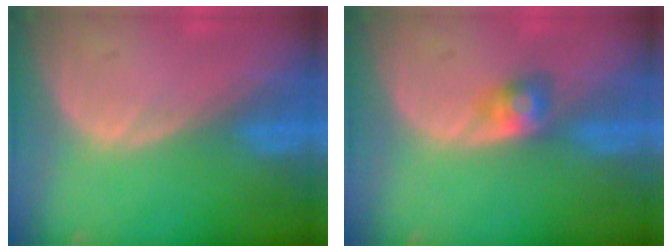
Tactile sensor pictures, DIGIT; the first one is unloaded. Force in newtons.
{"total": 2.7, "press": 2.7, "slide": 0.1}